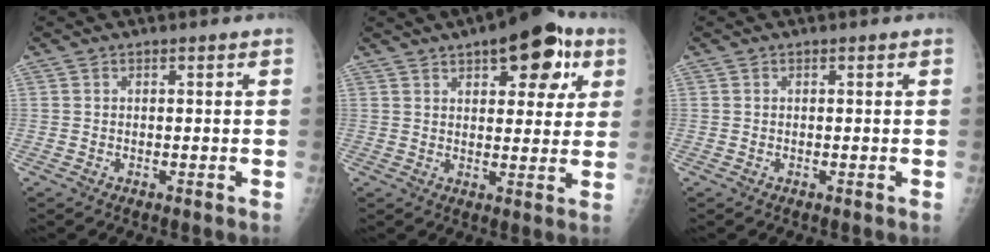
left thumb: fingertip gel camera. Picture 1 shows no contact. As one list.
[{"total": 14.4, "force": [6.8, 6.7, 10.8], "torque": [-0.095, -0.007, 0.087]}, {"total": 0.0}]